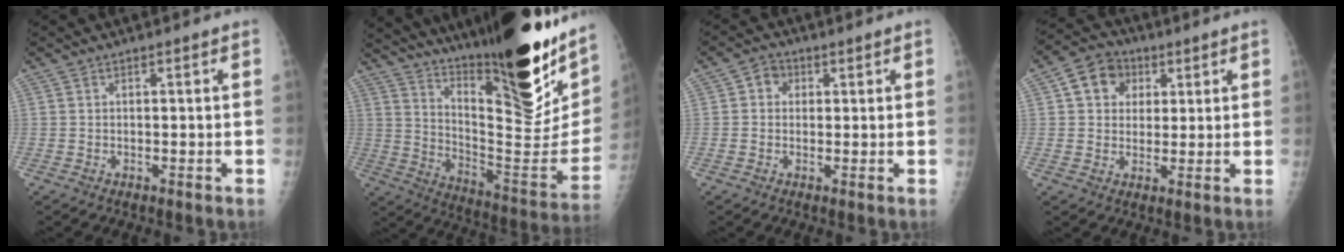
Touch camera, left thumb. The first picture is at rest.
{"total": 33.6, "force": [22.6, 7.9, 23.5], "torque": [-0.325, -0.097, 0.345]}
{"total": 3.2, "force": [0.9, 2.8, 1.3], "torque": [-0.002, 0.002, 0.008]}
{"total": 8.1, "force": [2.7, 6.7, 3.6], "torque": [-0.027, -0.003, 0.037]}